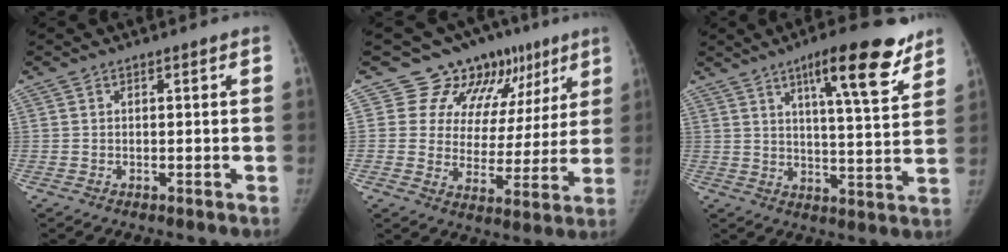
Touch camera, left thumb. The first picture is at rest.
{"total": 14.9, "force": [9.5, 10.2, 5.4], "torque": [-0.022, -0.034, 0.118]}
{"total": 15.1, "force": [9.2, 3.4, 11.5], "torque": [-0.144, -0.041, 0.136]}